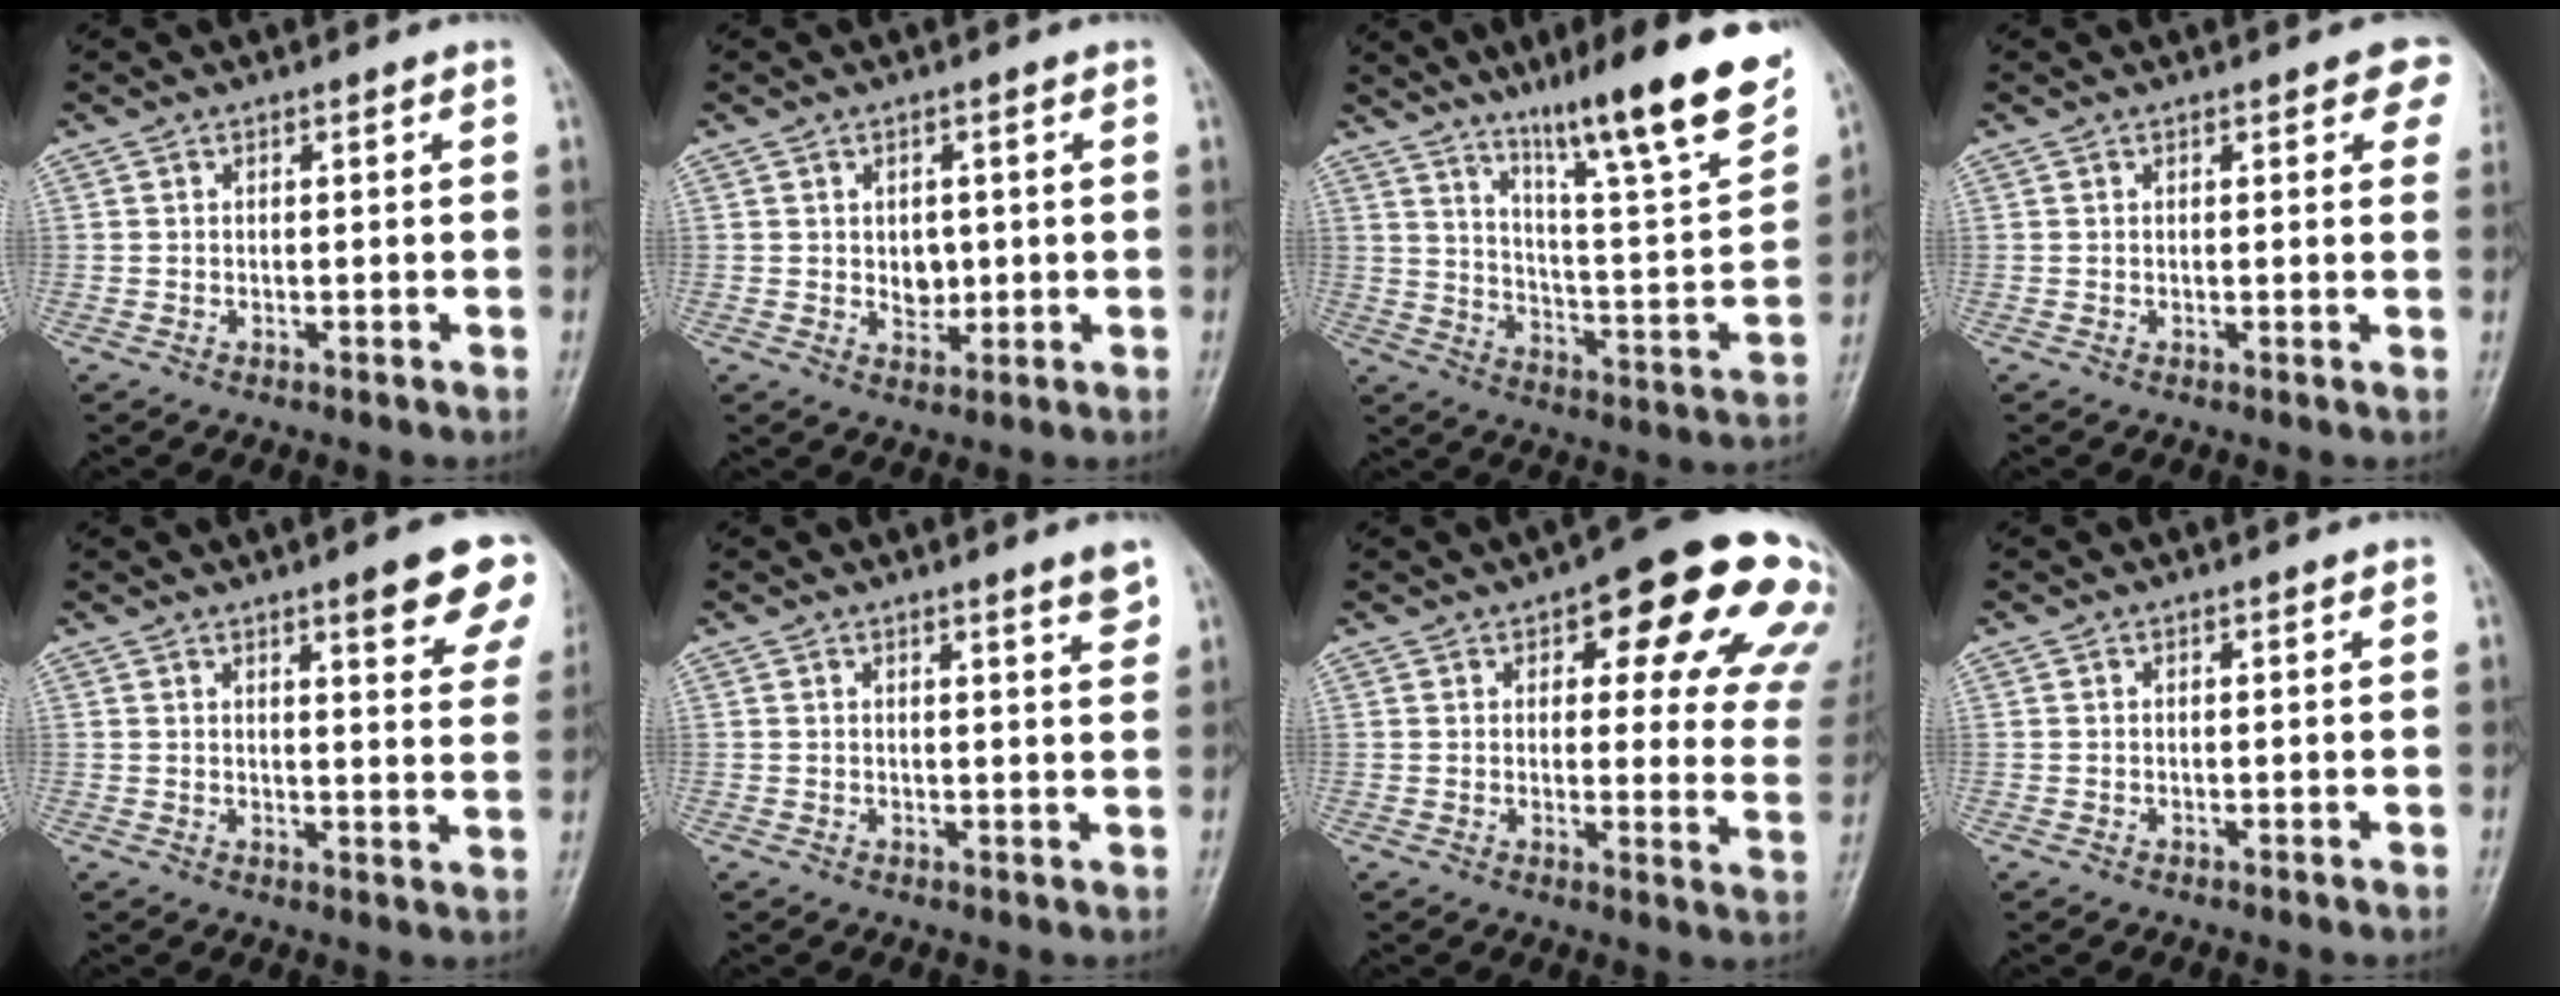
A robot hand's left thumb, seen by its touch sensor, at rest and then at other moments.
{"total": 3.7, "force": [0.3, 2.9, 2.3], "torque": [-0.016, -0.004, 0.009]}
{"total": 21.3, "force": [14.7, 2.2, 15.3], "torque": [-0.204, -0.072, 0.233]}
{"total": 4.0, "force": [2.1, 1.9, 2.8], "torque": [0.000, -0.002, 0.016]}
{"total": 11.1, "force": [6.7, 2.4, 8.5], "torque": [-0.078, -0.028, 0.076]}
{"total": 3.0, "force": [2.1, 0.1, 2.1], "torque": [-0.025, -0.016, 0.028]}
{"total": 21.0, "force": [10.5, 7.7, 16.5], "torque": [-0.157, -0.025, 0.117]}
{"total": 0.0}